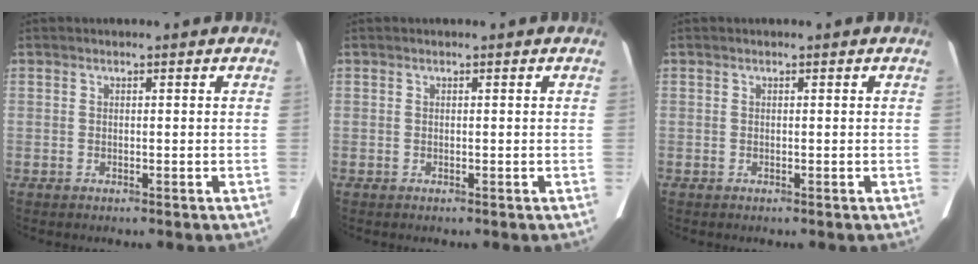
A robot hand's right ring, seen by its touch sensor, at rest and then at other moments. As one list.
[{"total": 0.0}, {"total": 0.0}]